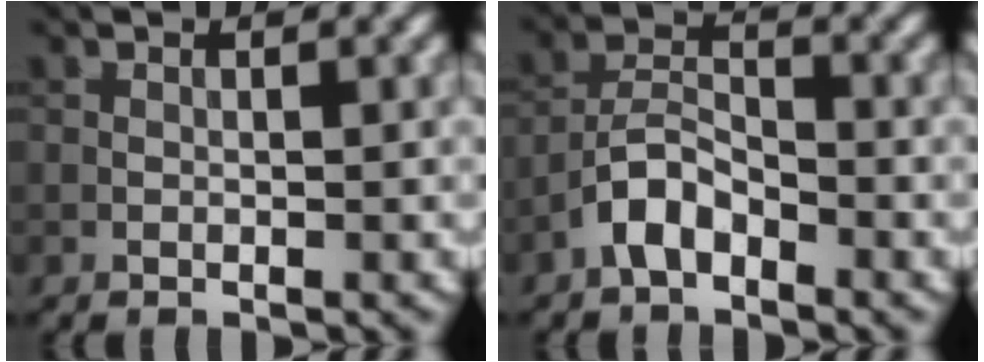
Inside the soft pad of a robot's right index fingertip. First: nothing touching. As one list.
[{"total": 3.4, "force": [-2.3, 1.5, 2.1], "torque": [-0.039, 0.014, -0.052]}]